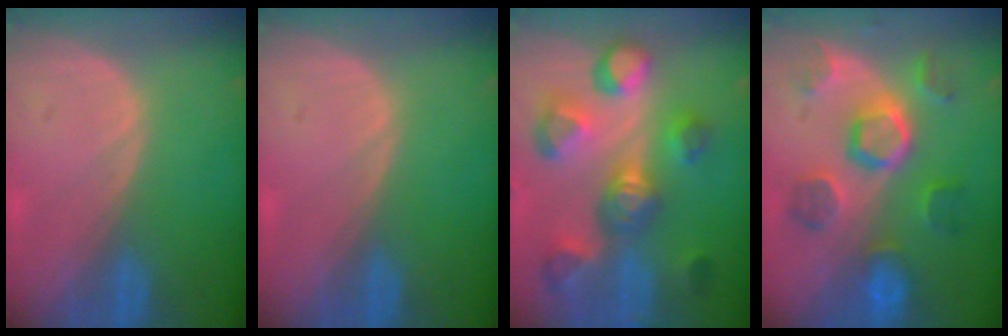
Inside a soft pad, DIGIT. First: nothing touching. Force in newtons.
{"total": 0.0}
{"total": 11.0, "press": 10.0, "slide": 4.6}
{"total": 9.1, "press": 9.0, "slide": 1.4}